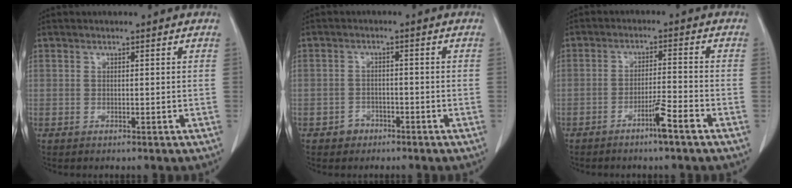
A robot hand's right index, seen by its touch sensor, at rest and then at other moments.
{"total": 2.4, "force": [-1.5, 1.9, 0.3], "torque": [-0.002, 0.009, -0.025]}
{"total": 4.7, "force": [-3.0, -0.4, 3.6], "torque": [-0.060, -0.004, -0.056]}